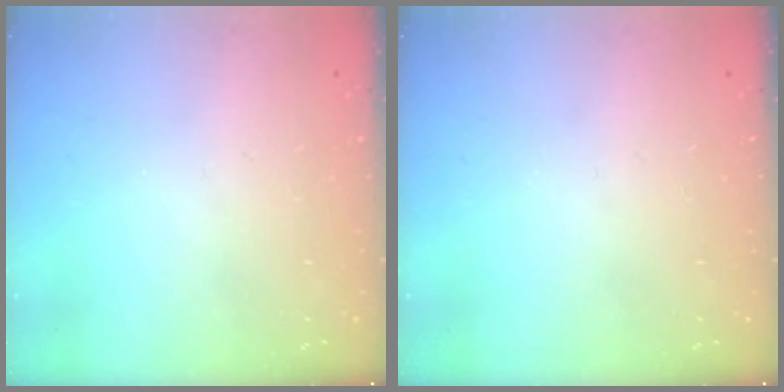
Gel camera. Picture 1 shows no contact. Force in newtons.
{"total": 0.0}